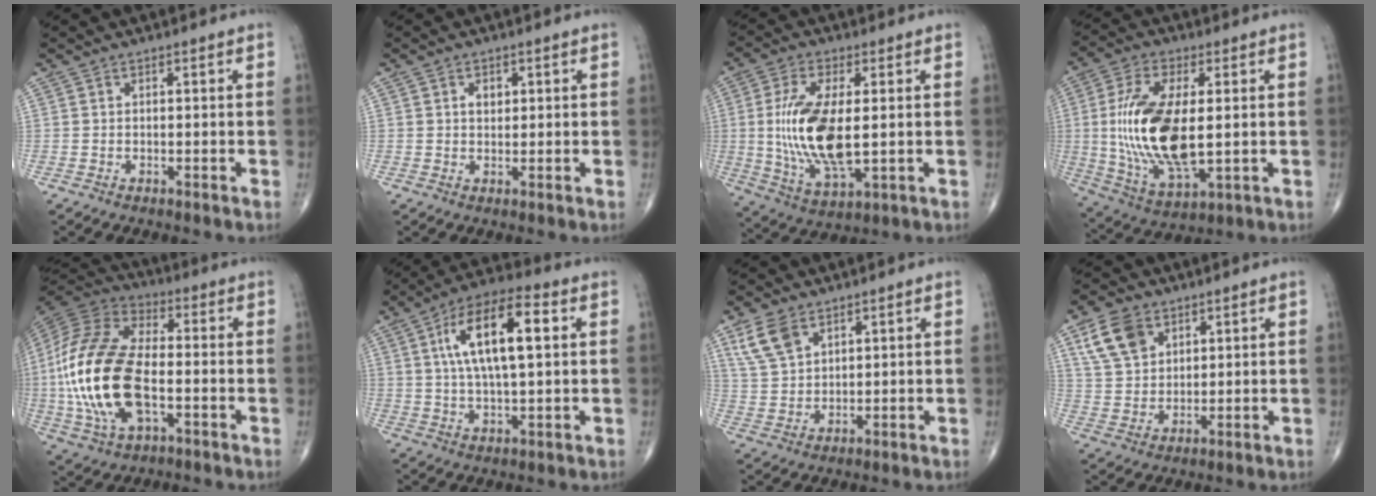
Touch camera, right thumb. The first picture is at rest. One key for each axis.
{"total": 2.3, "fx": 0.7, "fy": 1.6, "fz": 1.4, "tx": -0.012, "ty": -0.002, "tz": 0.010}
{"total": 16.5, "fx": 0.4, "fy": 6.9, "fz": 15.0, "tx": -0.309, "ty": -0.018, "tz": 0.016}
{"total": 18.7, "fx": 0.5, "fy": 8.2, "fz": 16.7, "tx": -0.341, "ty": -0.016, "tz": 0.017}
{"total": 23.3, "fx": -3.1, "fy": 12.0, "fz": 19.7, "tx": -0.425, "ty": 0.009, "tz": -0.056}
{"total": 15.2, "fx": 3.8, "fy": 5.6, "fz": 13.7, "tx": -0.240, "ty": 0.012, "tz": 0.060}
{"total": 7.3, "fx": 4.3, "fy": 4.2, "fz": 4.1, "tx": -0.075, "ty": -0.012, "tz": 0.096}
{"total": 9.3, "fx": 4.7, "fy": 6.3, "fz": 4.9, "tx": -0.077, "ty": -0.014, "tz": 0.096}